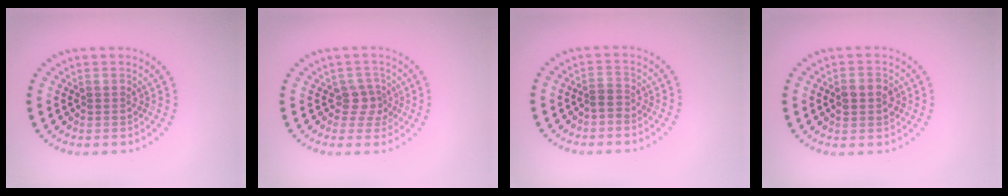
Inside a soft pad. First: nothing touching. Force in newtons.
{"total": 2.0, "press": 1.6, "slide": 1.2}
{"total": 0.9, "press": 0.7, "slide": 0.6}
{"total": 2.7, "press": 2.7, "slide": 0.2}